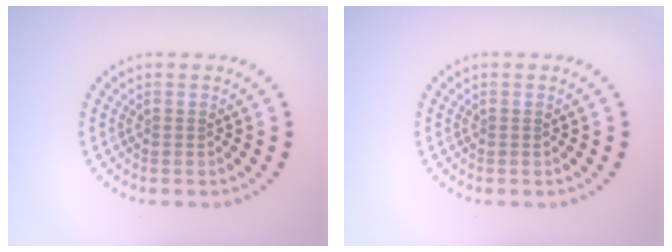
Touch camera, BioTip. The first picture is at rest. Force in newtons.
{"total": 0.0}